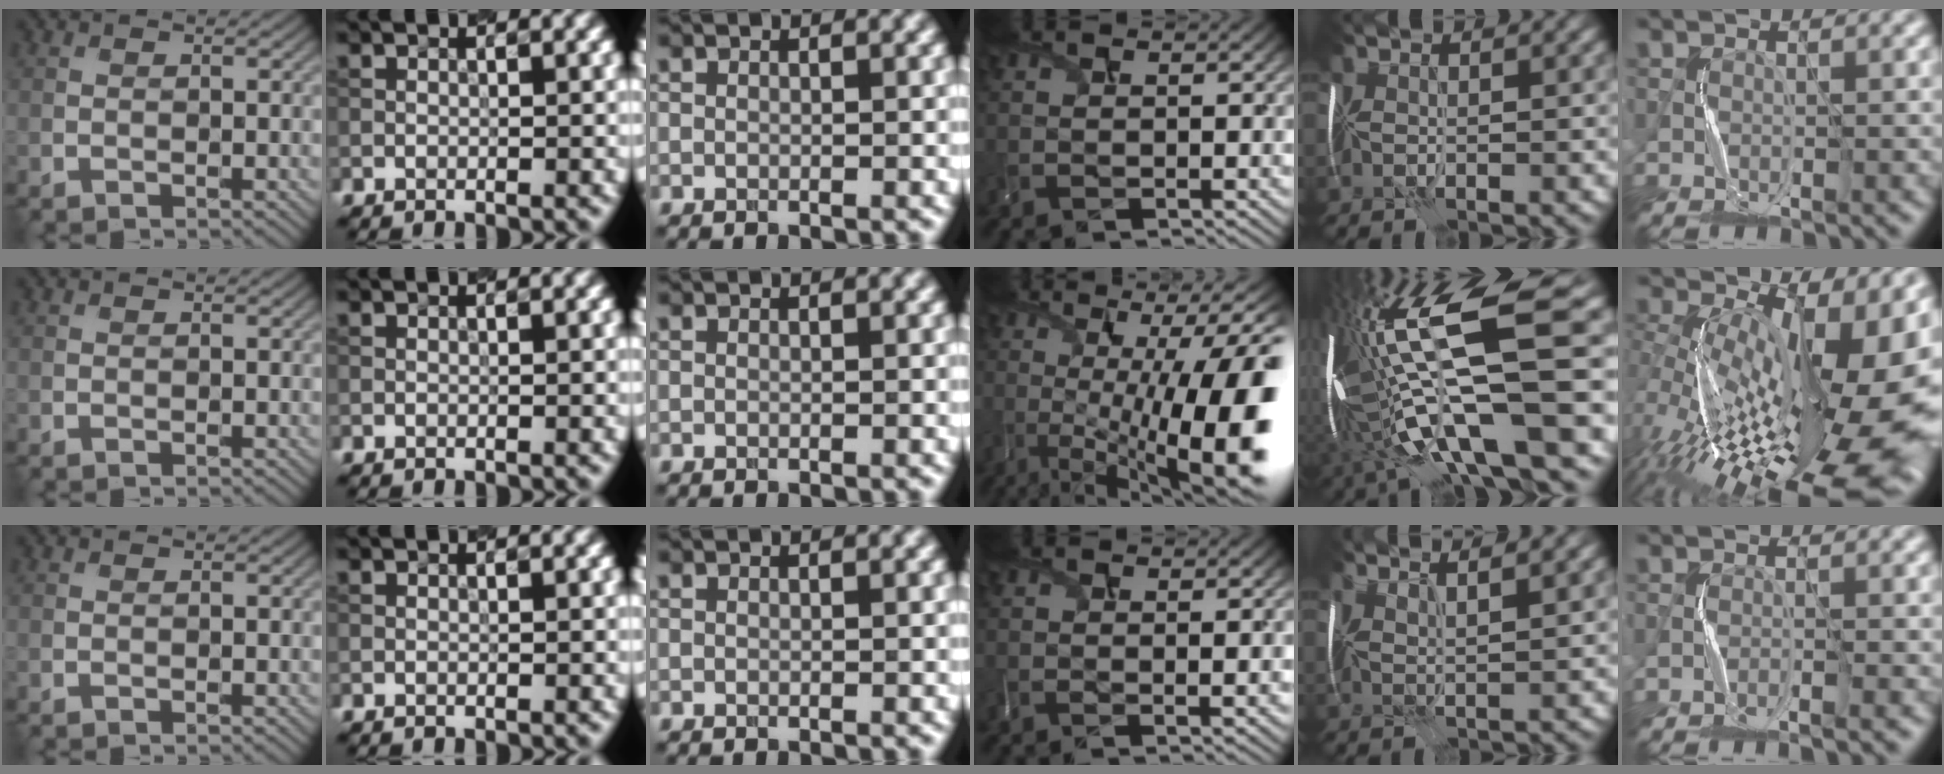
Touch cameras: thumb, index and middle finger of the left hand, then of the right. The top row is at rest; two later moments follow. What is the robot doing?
{"motion": "shake", "object": "plastic piggy bank"}